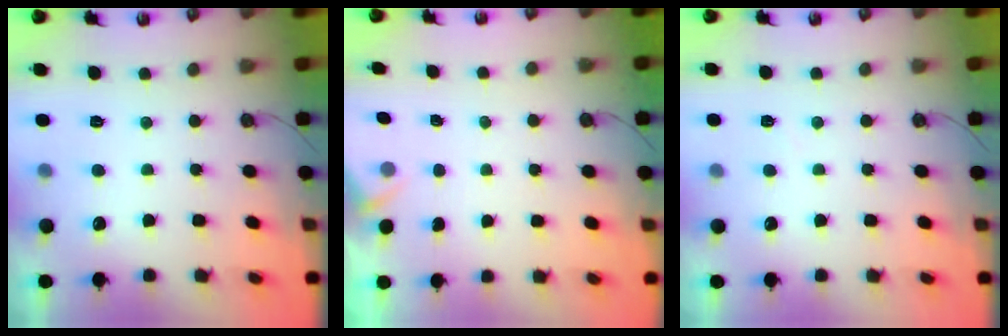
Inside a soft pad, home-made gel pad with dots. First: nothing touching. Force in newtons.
{"total": 2.1, "press": 2.1, "slide": 0.4}
{"total": 2.8, "press": 2.7, "slide": 0.5}